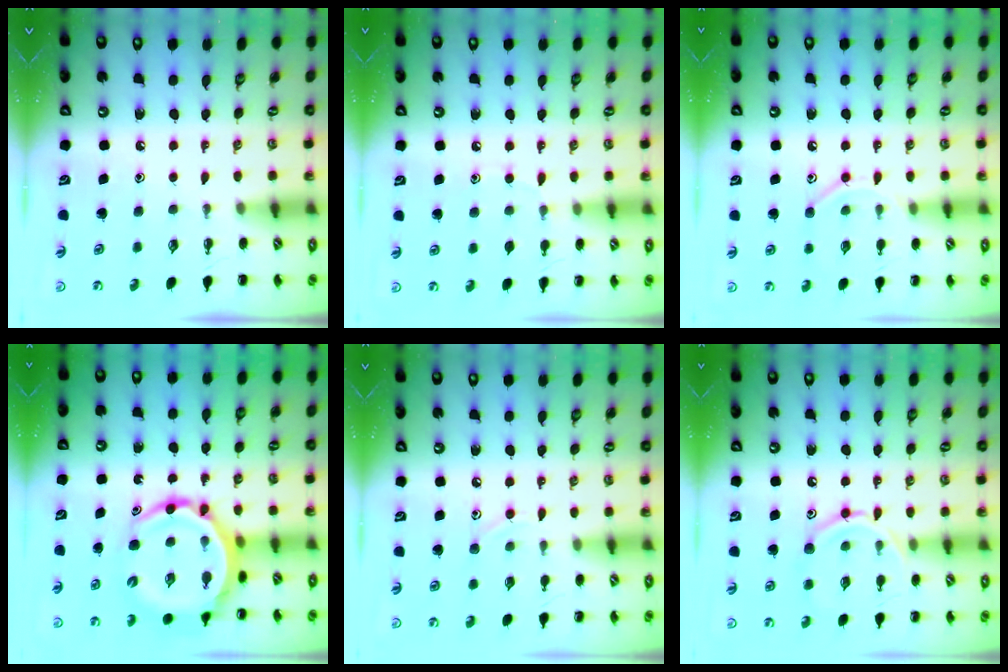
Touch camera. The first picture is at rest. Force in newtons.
{"total": 6.6, "press": 6.4, "slide": 1.8}
{"total": 8.4, "press": 8.3, "slide": 1.4}
{"total": 14.2, "press": 13.6, "slide": 3.9}
{"total": 6.3, "press": 6.1, "slide": 1.6}
{"total": 12.4, "press": 12.4, "slide": 1.2}